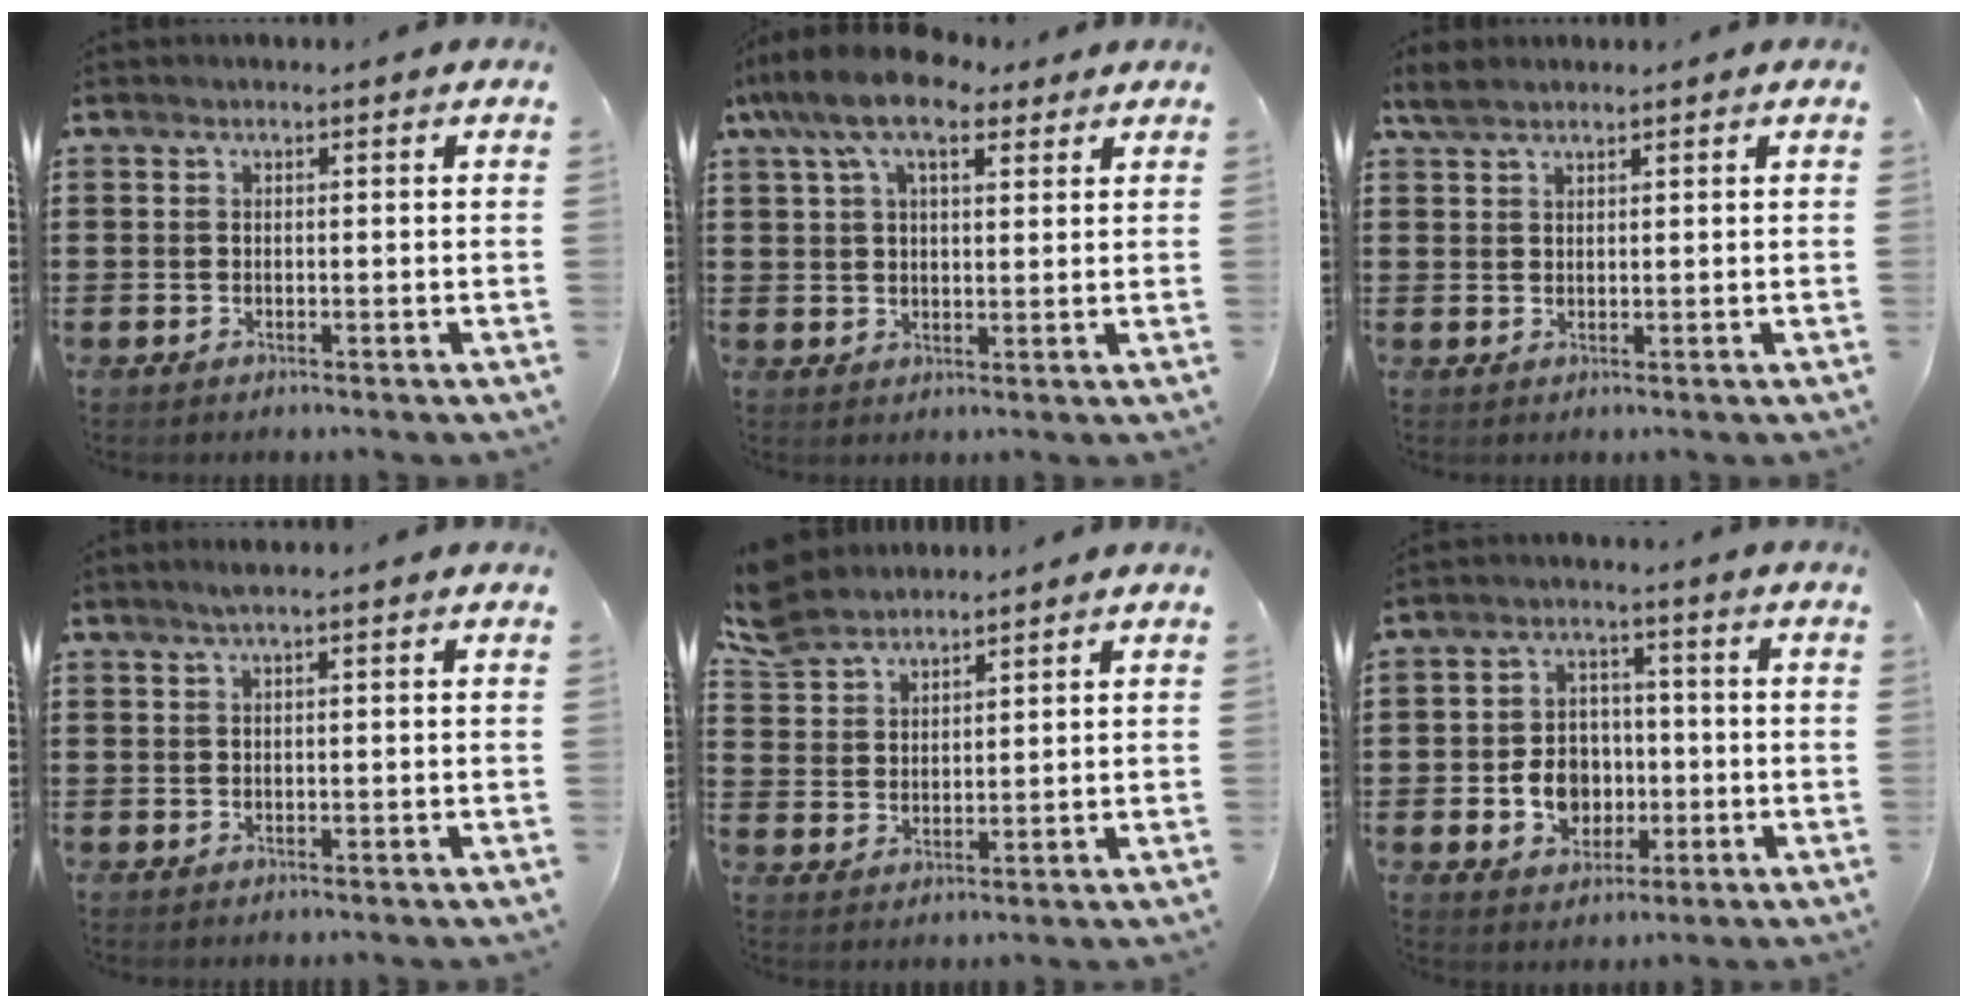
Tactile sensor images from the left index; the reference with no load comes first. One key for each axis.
{"total": 9.5, "fx": 6.1, "fy": 4.0, "fz": 6.1, "tx": -0.137, "ty": 0.004, "tz": 0.111}
{"total": 2.5, "fx": 2.0, "fy": 0.8, "fz": 1.4, "tx": -0.032, "ty": 0.004, "tz": 0.037}
{"total": 1.2, "fx": 0.5, "fy": -0.2, "fz": 1.0, "tx": -0.018, "ty": -0.001, "tz": 0.008}
{"total": 5.6, "fx": 5.1, "fy": 1.9, "fz": 1.2, "tx": -0.046, "ty": -0.010, "tz": 0.096}
{"total": 7.0, "fx": -1.3, "fy": 5.7, "fz": 3.8, "tx": -0.079, "ty": 0.012, "tz": -0.024}